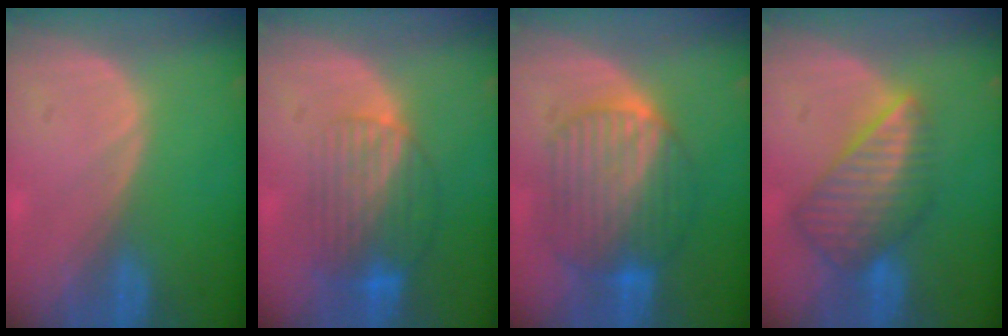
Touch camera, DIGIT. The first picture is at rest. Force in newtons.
{"total": 8.5, "press": 7.2, "slide": 4.5}
{"total": 10.0, "press": 9.9, "slide": 0.9}
{"total": 8.8, "press": 7.7, "slide": 4.4}